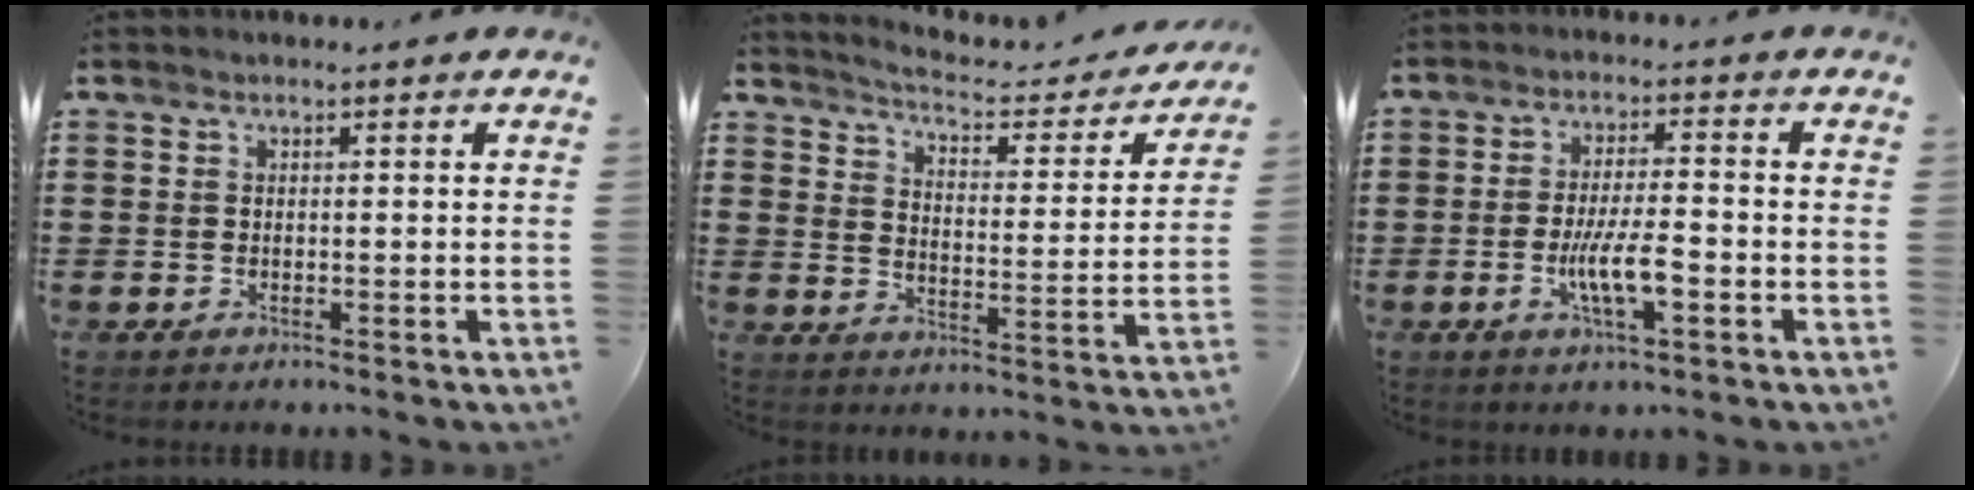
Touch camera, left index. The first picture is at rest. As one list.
[{"total": 3.8, "force": [3.5, 0.2, 1.3], "torque": [-0.047, -0.032, 0.051]}, {"total": 6.7, "force": [-2.0, 1.4, 6.2], "torque": [-0.122, -0.006, -0.038]}]